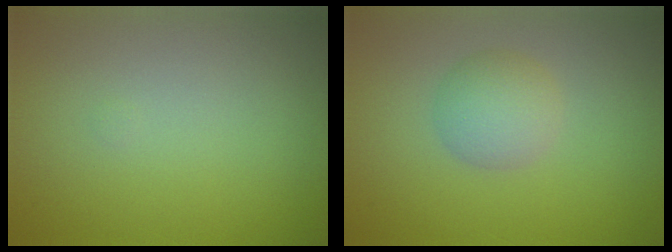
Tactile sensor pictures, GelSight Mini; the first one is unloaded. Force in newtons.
{"total": 2.7, "press": 2.7, "slide": 0.1}